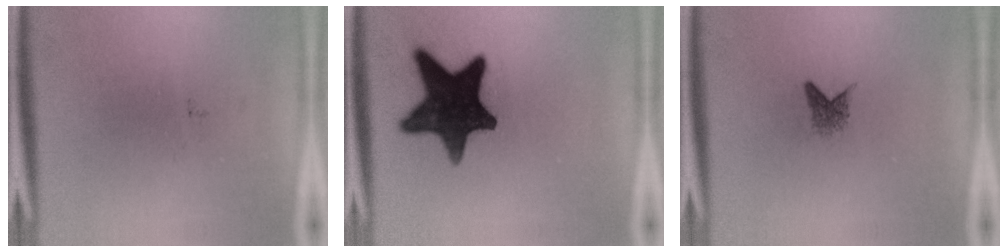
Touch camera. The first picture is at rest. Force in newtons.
{"total": 15.5}
{"total": 1.6}